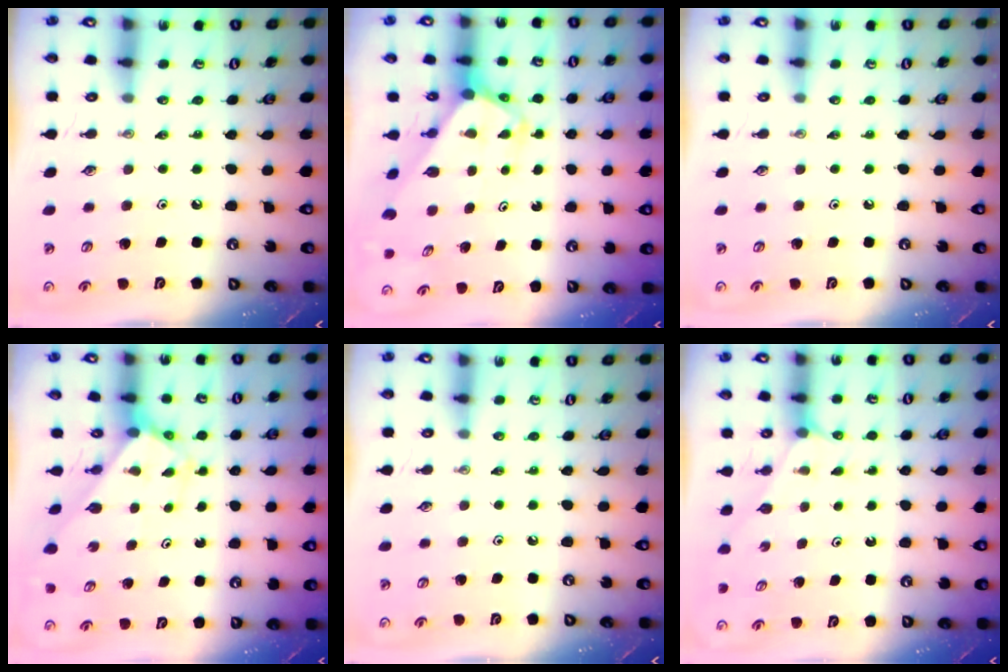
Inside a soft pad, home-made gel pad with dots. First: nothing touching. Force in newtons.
{"total": 2.8, "press": 2.8, "slide": 0.2}
{"total": 0.0}
{"total": 2.7, "press": 2.7, "slide": 0.1}
{"total": 0.0}
{"total": 1.7, "press": 1.7, "slide": 0.3}